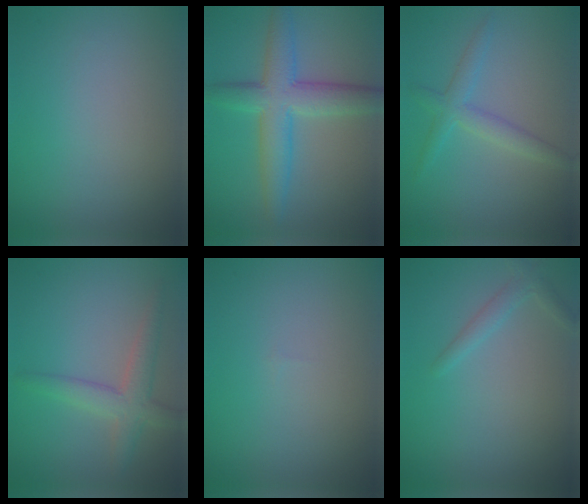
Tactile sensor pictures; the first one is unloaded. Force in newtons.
{"total": 5.8, "press": 5.8, "slide": 0.0}
{"total": 2.6, "press": 2.6, "slide": 0.1}
{"total": 3.3, "press": 3.3, "slide": 0.2}
{"total": 0.0}
{"total": 1.6, "press": 1.6, "slide": 0.1}